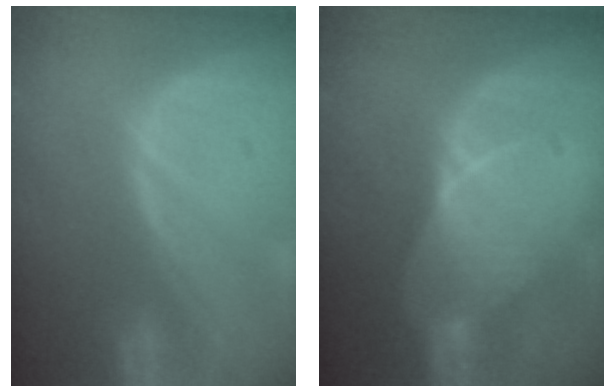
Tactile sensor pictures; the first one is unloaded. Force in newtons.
{"total": 7.2, "press": 6.7, "slide": 2.5}